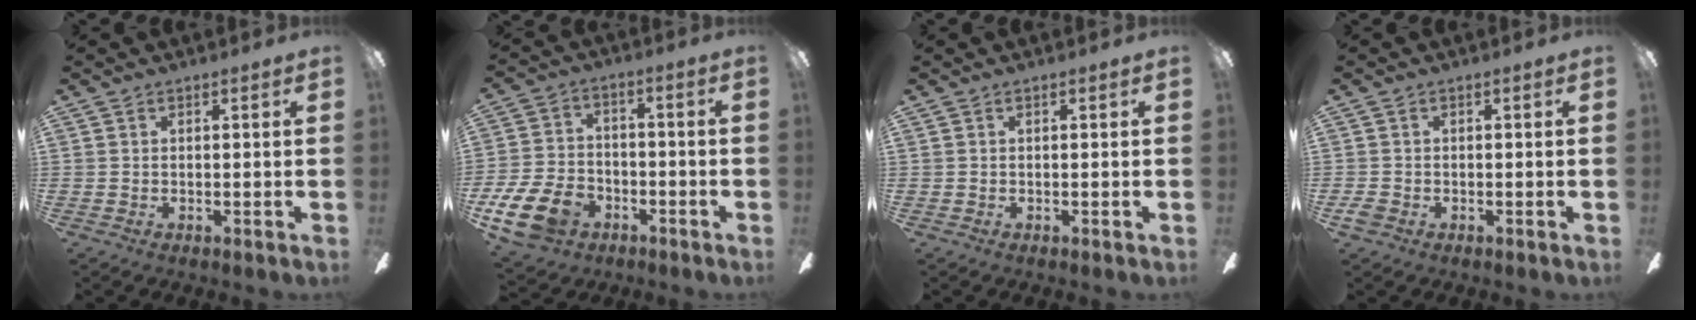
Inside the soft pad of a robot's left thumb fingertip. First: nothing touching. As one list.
[{"total": 13.6, "force": [-7.1, 8.9, 7.4], "torque": [-0.165, 0.047, -0.128]}, {"total": 0.0}, {"total": 1.9, "force": [-0.8, 1.5, 0.8], "torque": [-0.013, 0.005, -0.016]}]